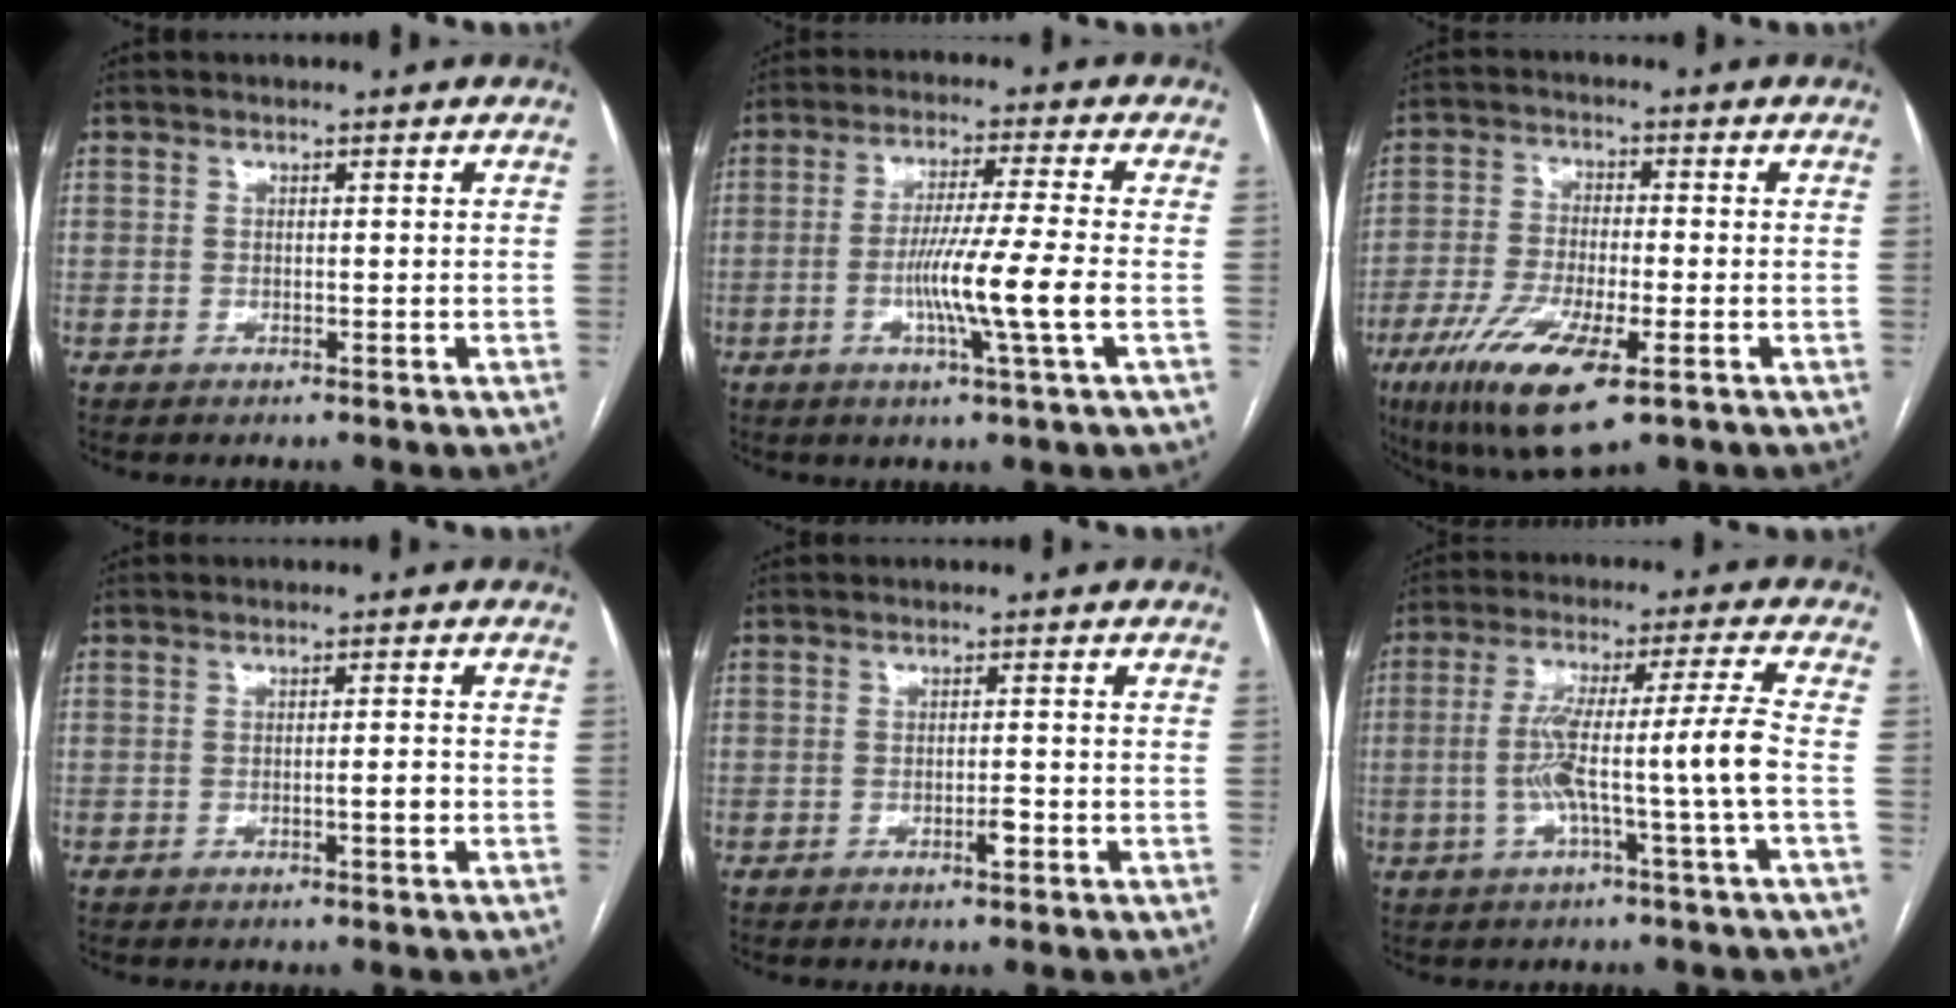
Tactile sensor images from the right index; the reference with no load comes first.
{"total": 9.3, "force": [-2.3, -1.7, 8.9], "torque": [-0.167, -0.015, -0.043]}
{"total": 12.3, "force": [-6.1, 3.3, 10.2], "torque": [-0.201, -0.025, -0.103]}
{"total": 1.6, "force": [-0.7, 0.0, 1.5], "torque": [-0.020, 0.000, -0.011]}
{"total": 1.6, "force": [-0.8, 0.2, 1.3], "torque": [-0.021, 0.000, -0.013]}
{"total": 10.0, "force": [-2.1, -1.7, 9.7], "torque": [-0.185, 0.019, -0.034]}